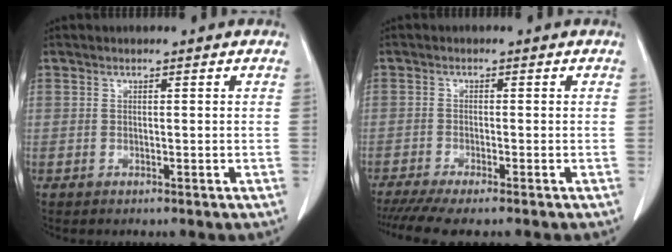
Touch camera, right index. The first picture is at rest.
{"total": 7.0, "force": [-5.7, 0.4, 4.0], "torque": [-0.056, -0.015, -0.091]}